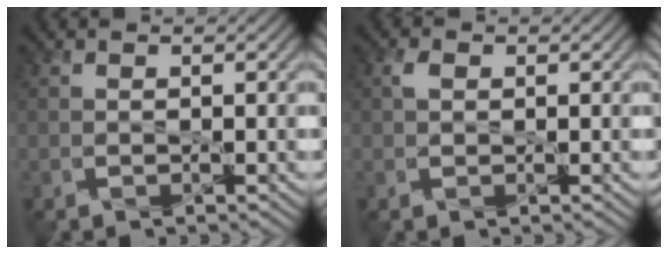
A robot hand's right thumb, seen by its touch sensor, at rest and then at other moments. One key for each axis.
{"total": 1.1, "fx": 0.5, "fy": 0.8, "fz": 0.6, "tx": -0.009, "ty": 0.003, "tz": 0.009}